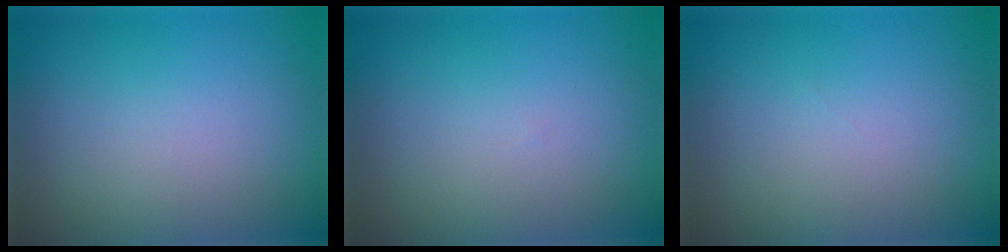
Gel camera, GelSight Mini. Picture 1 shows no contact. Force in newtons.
{"total": 0.0}
{"total": 0.0}